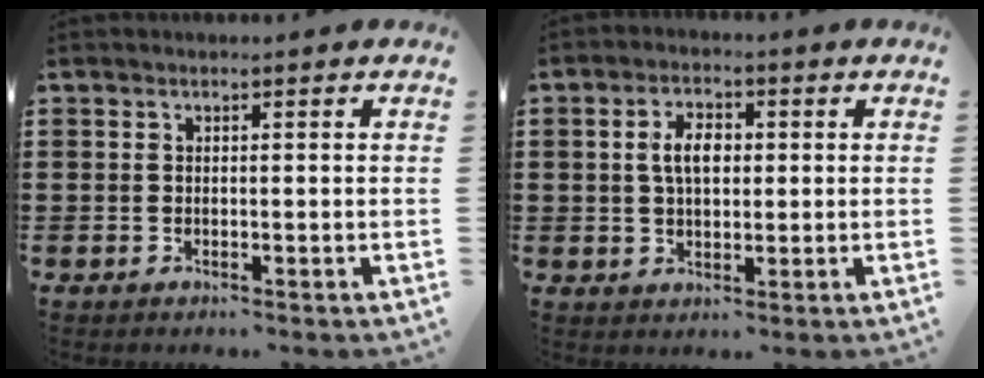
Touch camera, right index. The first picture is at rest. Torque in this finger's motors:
{"motor_torque": [0.17, -0.08, 0.23, 0.10]}